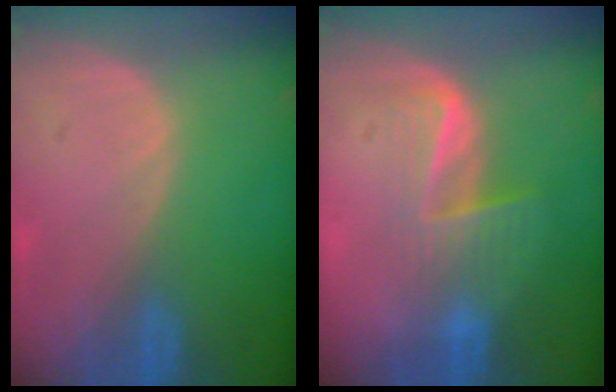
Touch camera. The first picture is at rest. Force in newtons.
{"total": 6.9, "press": 5.6, "slide": 4.0}